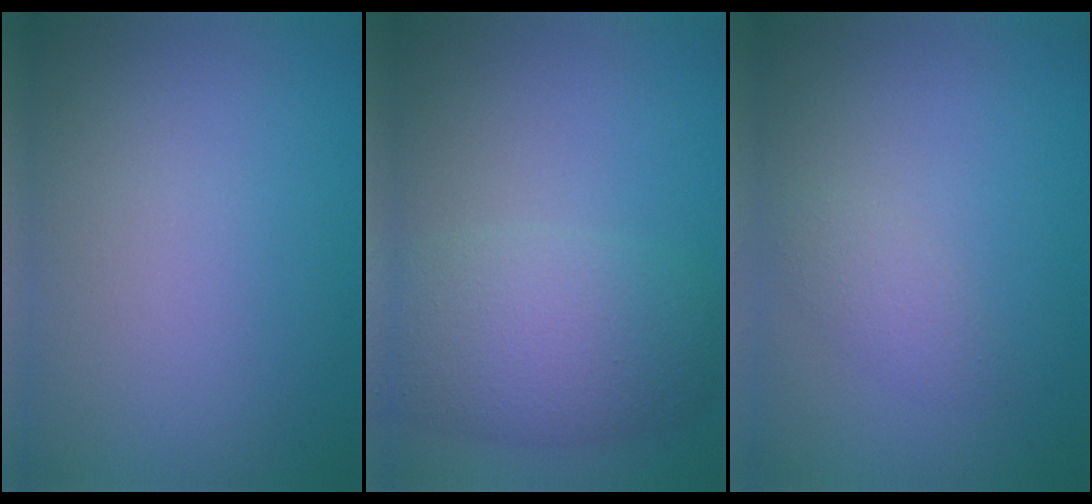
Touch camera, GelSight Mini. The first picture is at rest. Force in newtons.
{"total": 4.5, "press": 4.4, "slide": 0.6}
{"total": 1.5, "press": 1.5, "slide": 0.1}